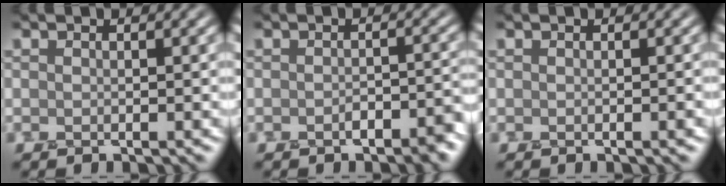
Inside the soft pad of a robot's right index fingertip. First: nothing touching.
{"total": 2.5, "force": [-1.6, 1.0, 1.7], "torque": [-0.024, 0.004, -0.026]}
{"total": 0.7, "force": [-0.2, 0.2, 0.6], "torque": [-0.006, 0.001, -0.004]}